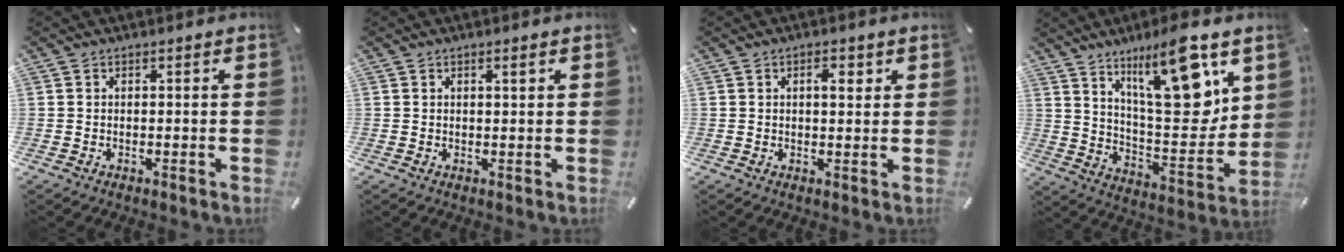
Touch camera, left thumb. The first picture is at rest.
{"total": 1.3, "force": [0.7, 0.3, 1.1], "torque": [-0.022, 0.001, 0.011]}
{"total": 3.3, "force": [1.2, 1.6, 2.7], "torque": [-0.033, -0.001, 0.014]}
{"total": 19.9, "force": [11.3, 6.5, 15.1], "torque": [-0.218, -0.071, 0.176]}